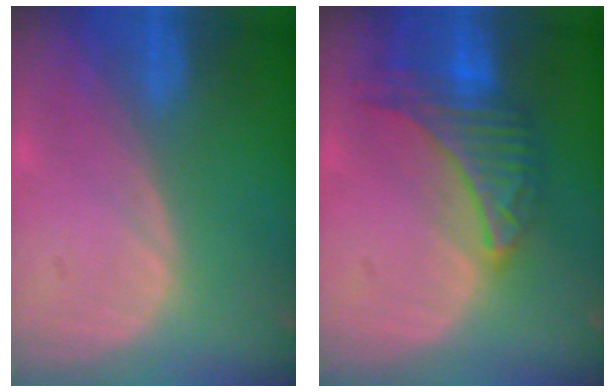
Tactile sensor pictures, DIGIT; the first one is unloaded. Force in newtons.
{"total": 7.7, "press": 7.7, "slide": 0.3}